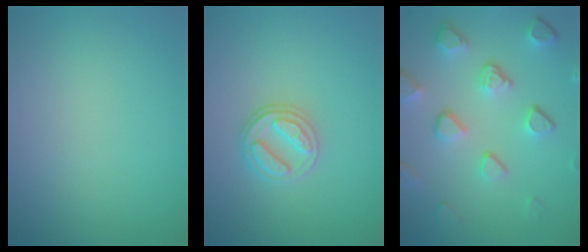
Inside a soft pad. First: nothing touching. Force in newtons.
{"total": 2.6, "press": 2.6, "slide": 0.6}
{"total": 5.0, "press": 3.9, "slide": 3.2}